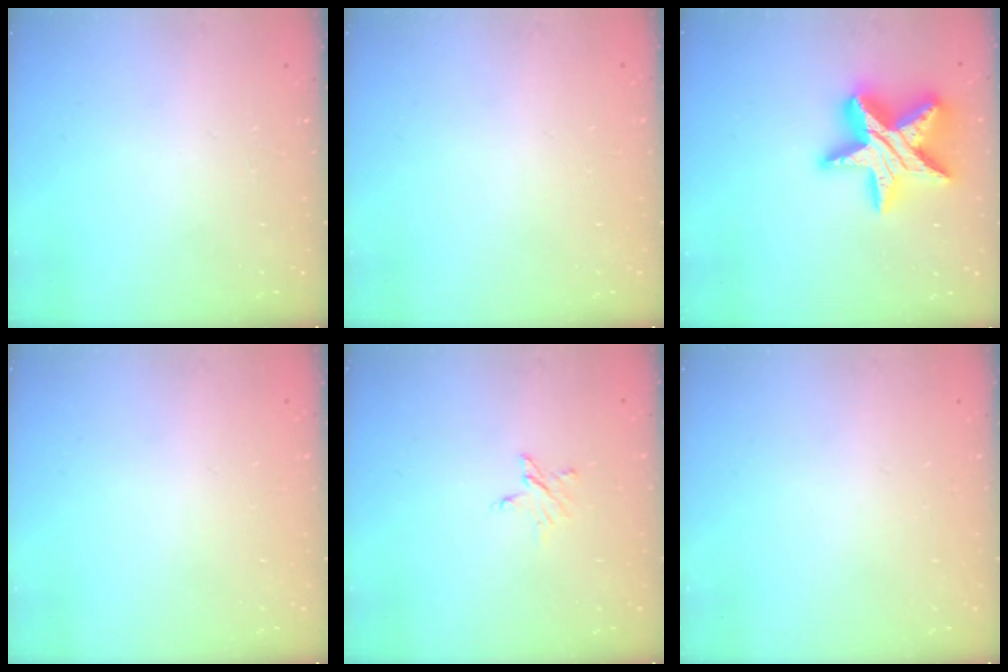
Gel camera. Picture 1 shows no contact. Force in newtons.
{"total": 0.0}
{"total": 21.6, "press": 21.5, "slide": 1.6}
{"total": 0.0}
{"total": 2.5, "press": 2.5, "slide": 0.2}
{"total": 0.0}